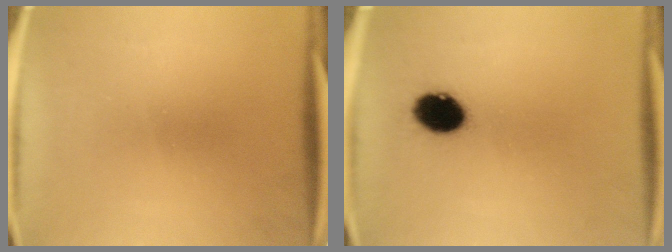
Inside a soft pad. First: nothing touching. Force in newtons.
{"total": 8.6}